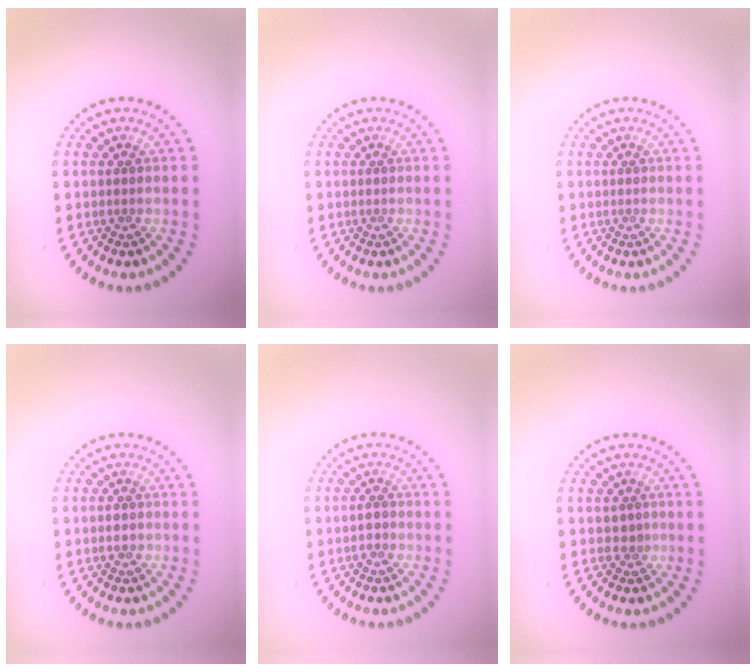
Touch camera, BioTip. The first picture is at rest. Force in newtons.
{"total": 0.0}
{"total": 0.0}
{"total": 1.0, "press": 0.9, "slide": 0.4}
{"total": 1.0, "press": 1.0, "slide": 0.3}
{"total": 1.1, "press": 0.9, "slide": 0.7}